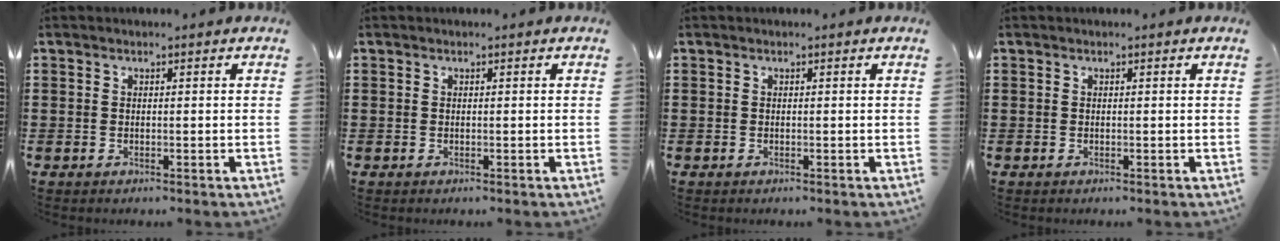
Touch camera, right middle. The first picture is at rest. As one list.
[{"total": 0.0}, {"total": 0.0}, {"total": 0.0}]